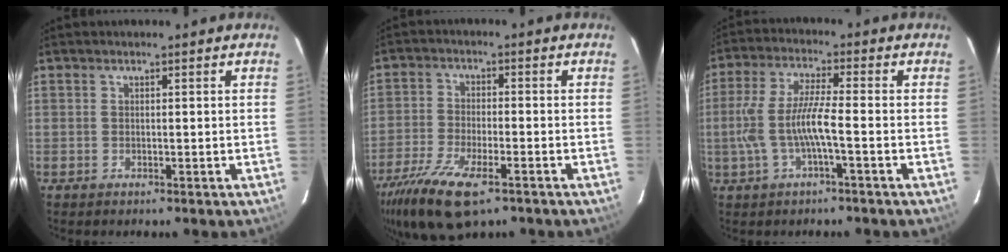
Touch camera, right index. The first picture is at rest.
{"total": 13.6, "force": [-8.7, 4.7, 9.4], "torque": [-0.211, -0.040, -0.163]}
{"total": 8.5, "force": [-2.3, 0.9, 8.2], "torque": [-0.177, 0.002, -0.037]}